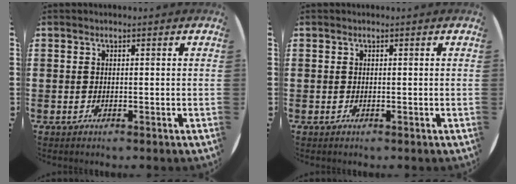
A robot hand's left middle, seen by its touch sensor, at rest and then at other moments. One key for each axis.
{"total": 0.0}